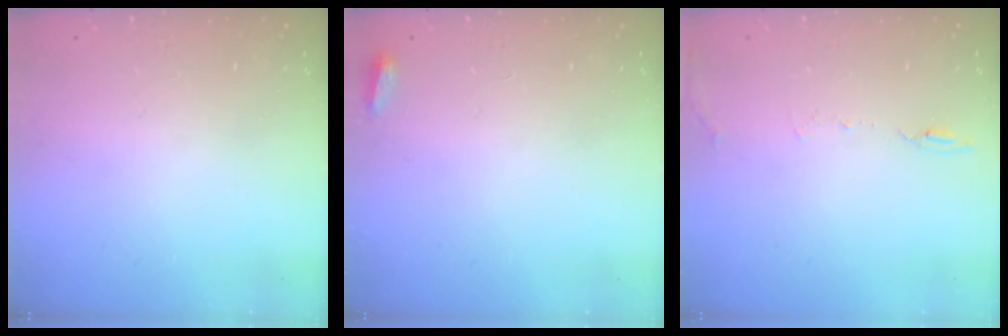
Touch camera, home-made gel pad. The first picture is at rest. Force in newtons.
{"total": 2.5, "press": 2.3, "slide": 1.0}
{"total": 7.5, "press": 7.4, "slide": 0.8}